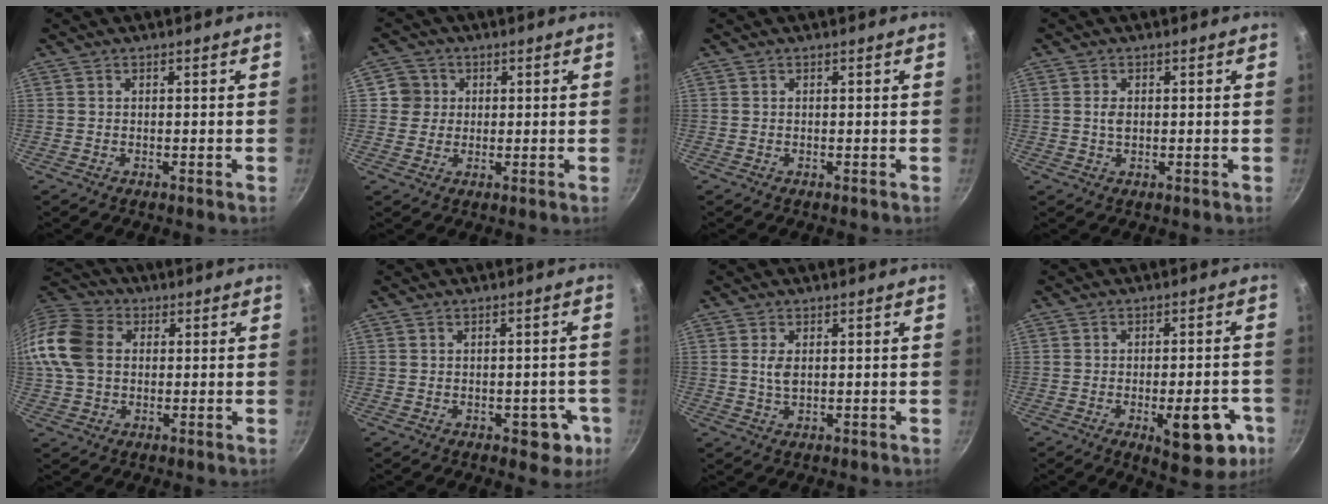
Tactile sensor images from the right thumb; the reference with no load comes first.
{"total": 4.5, "force": [0.8, 4.4, 0.7], "torque": [0.029, 0.005, 0.006]}
{"total": 0.0}
{"total": 1.9, "force": [0.2, 1.2, 1.4], "torque": [-0.025, -0.001, 0.003]}
{"total": 14.6, "force": [1.8, 11.1, 9.2], "torque": [-0.180, 0.022, 0.018]}
{"total": 5.5, "force": [-1.9, 3.6, 3.7], "torque": [-0.004, 0.022, -0.014]}
{"total": 2.8, "force": [0.6, 1.5, 2.3], "torque": [-0.042, -0.005, 0.012]}
{"total": 12.4, "force": [-4.5, 5.3, 10.3], "torque": [-0.092, 0.017, -0.051]}